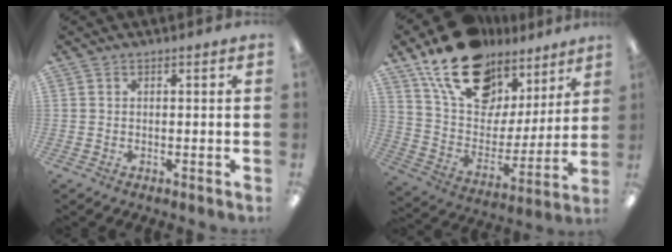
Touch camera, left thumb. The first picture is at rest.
{"total": 20.0, "force": [14.2, 11.2, 8.6], "torque": [-0.159, -0.083, 0.258]}